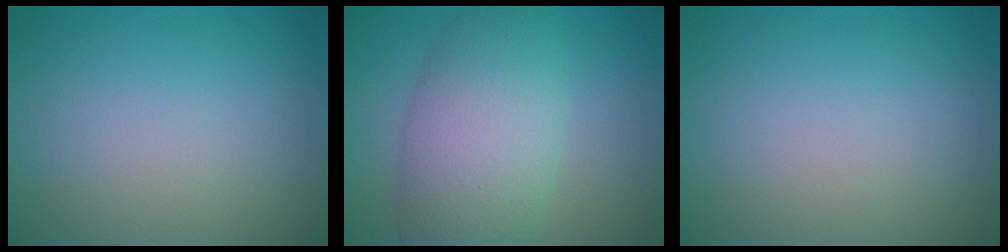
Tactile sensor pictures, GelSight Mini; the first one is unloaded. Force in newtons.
{"total": 7.7, "press": 7.7, "slide": 0.3}
{"total": 0.0}